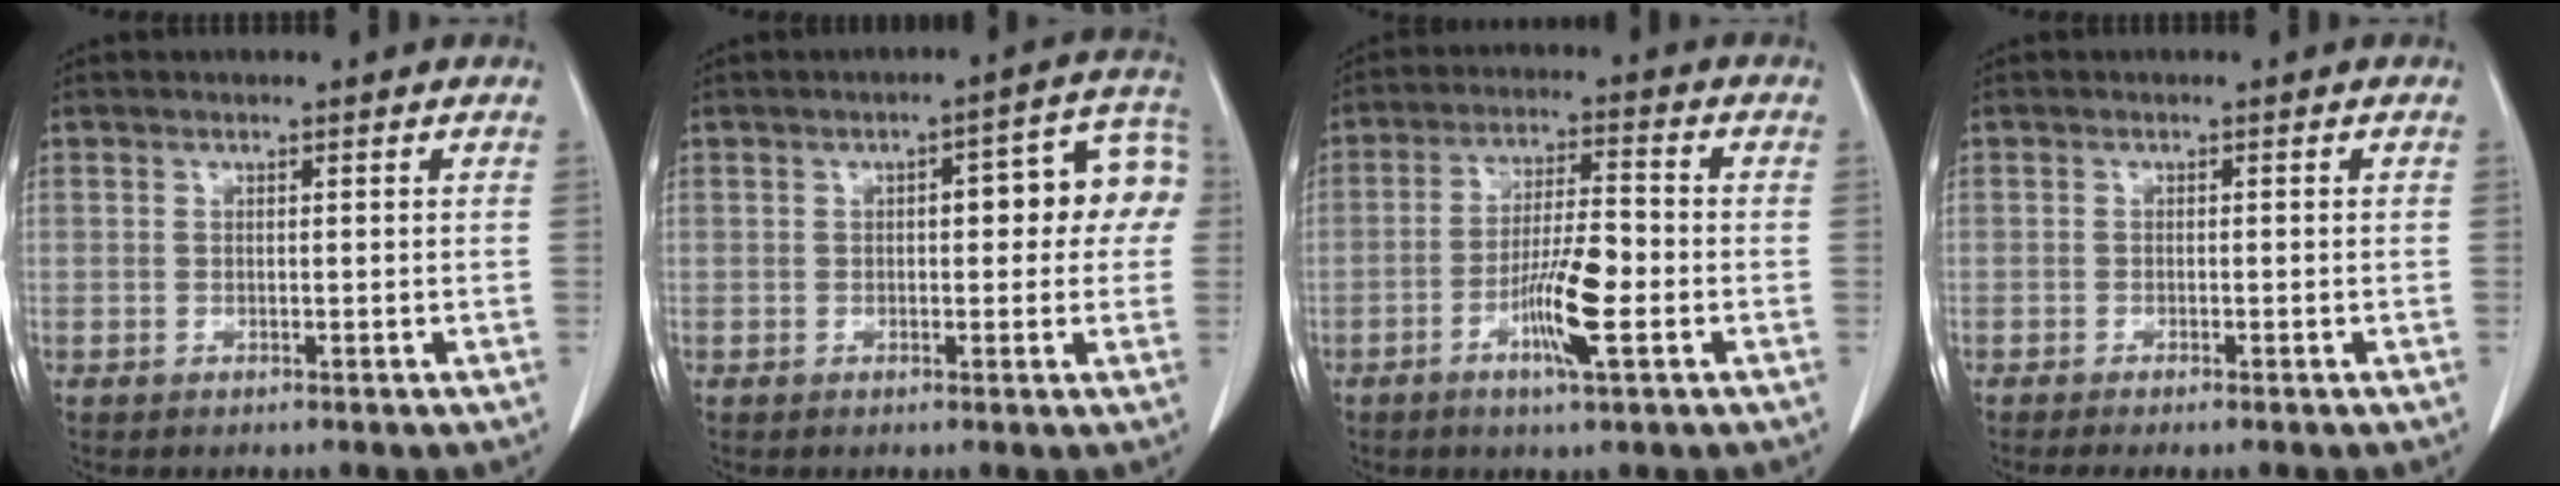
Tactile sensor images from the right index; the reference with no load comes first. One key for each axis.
{"total": 10.0, "fx": 1.4, "fy": 3.3, "fz": 9.4, "tx": -0.109, "ty": 0.040, "tz": 0.014}
{"total": 8.7, "fx": -3.0, "fy": 0.9, "fz": 8.1, "tx": -0.151, "ty": -0.004, "tz": -0.055}
{"total": 2.2, "fx": -1.8, "fy": -0.1, "fz": 1.3, "tx": -0.016, "ty": -0.004, "tz": -0.025}